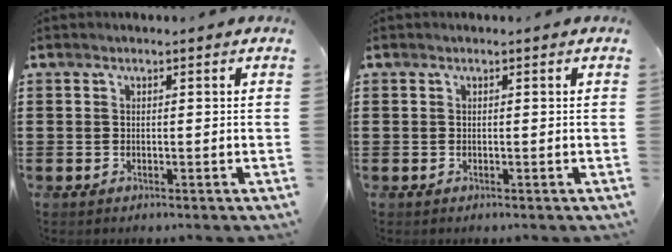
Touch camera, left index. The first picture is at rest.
{"total": 0.0}